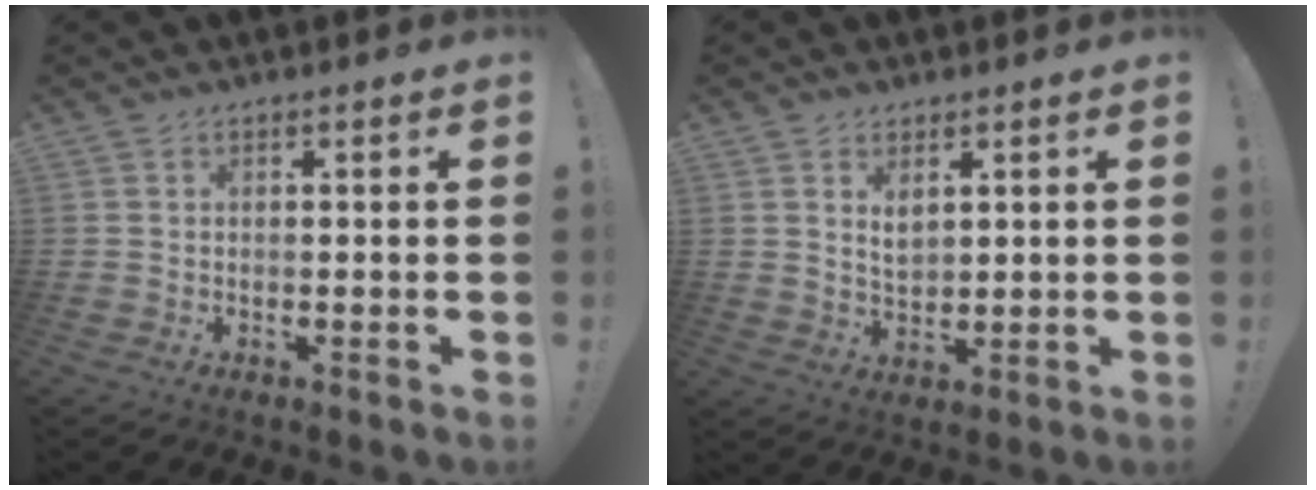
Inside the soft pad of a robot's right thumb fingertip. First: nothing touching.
{"total": 4.3, "force": [2.4, 2.4, 2.6], "torque": [-0.039, -0.013, 0.041]}